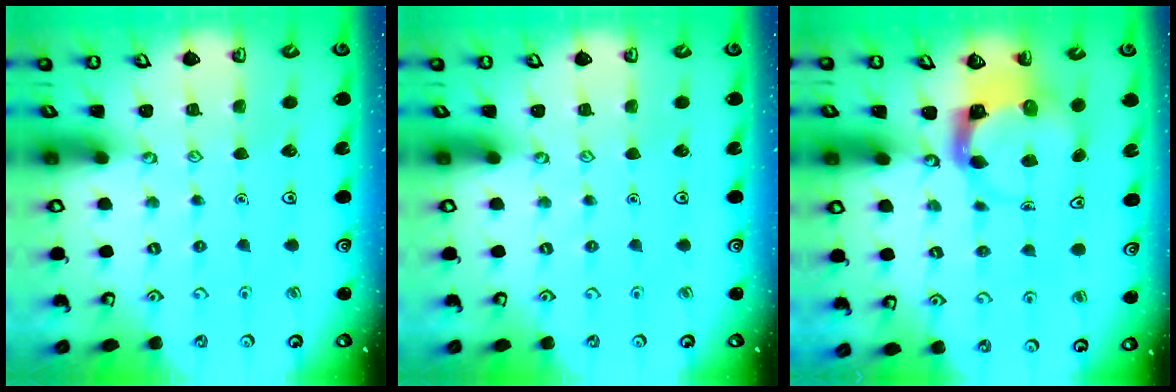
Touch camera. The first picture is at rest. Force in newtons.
{"total": 0.0}
{"total": 3.8, "press": 3.7, "slide": 0.5}